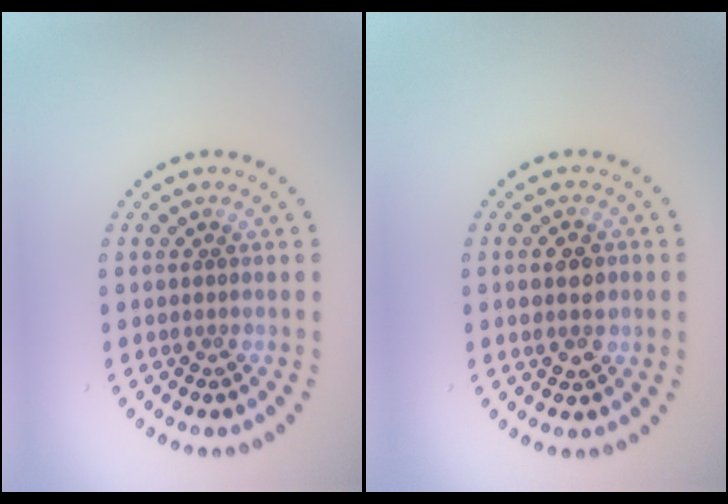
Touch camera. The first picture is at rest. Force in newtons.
{"total": 2.3, "press": 2.3, "slide": 0.0}